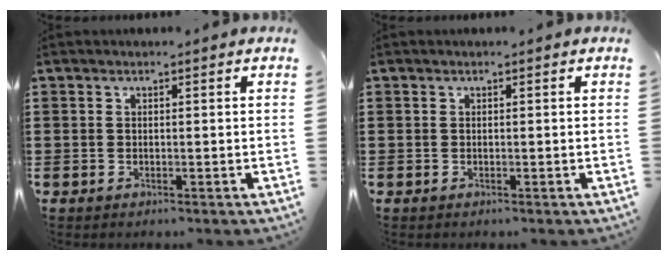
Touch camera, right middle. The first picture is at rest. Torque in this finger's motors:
{"motor_torque": [-0.08, 0.08, 0.05, 0.00]}